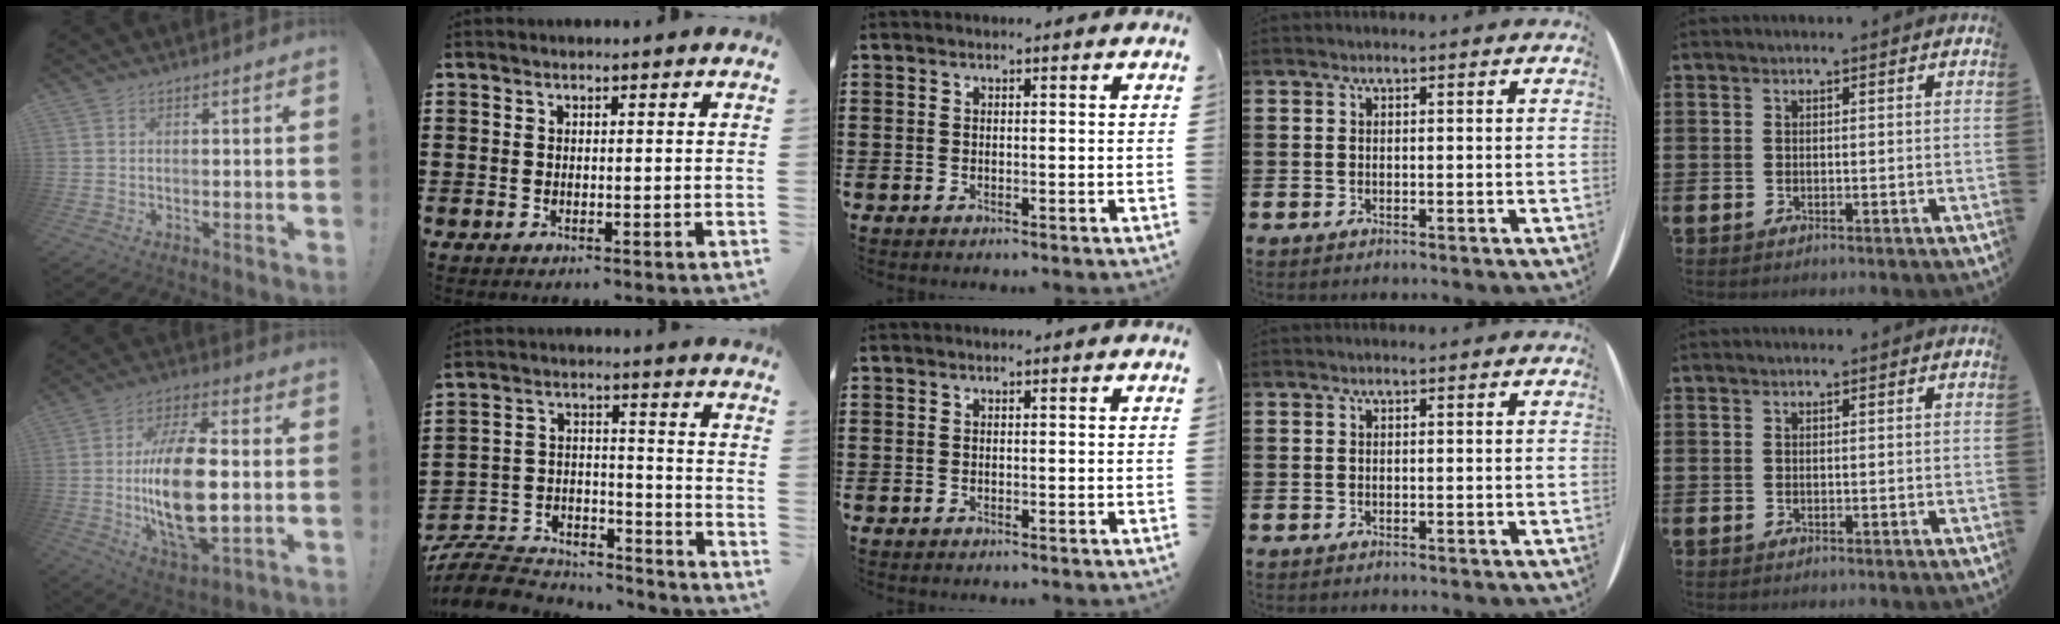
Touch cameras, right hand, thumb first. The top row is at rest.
{"thumb": {"total": 21.1, "force": [-1.0, 10.1, 18.5], "torque": [-0.363, -0.005, -0.017]}, "index": {"total": 8.7, "force": [-8.2, 2.3, 1.8], "torque": [-0.042, 0.019, -0.163]}}